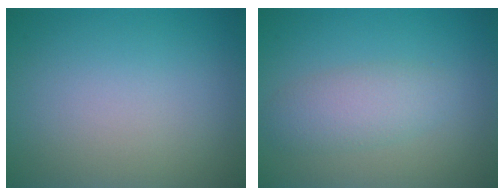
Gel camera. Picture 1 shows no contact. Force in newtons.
{"total": 2.9, "press": 2.9, "slide": 0.1}